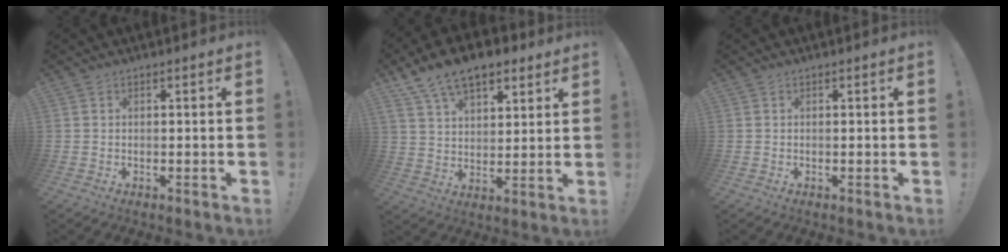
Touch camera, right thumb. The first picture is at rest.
{"total": 12.7, "force": [8.5, 6.7, 6.7], "torque": [-0.117, -0.041, 0.160]}
{"total": 0.0}